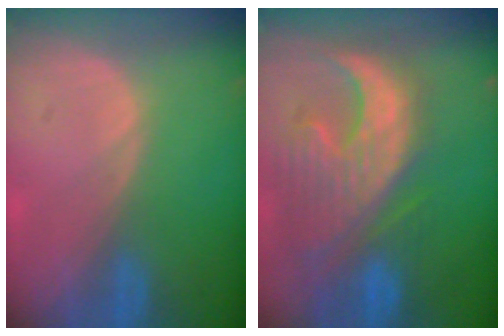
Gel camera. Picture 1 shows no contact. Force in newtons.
{"total": 12.8, "press": 11.2, "slide": 6.2}